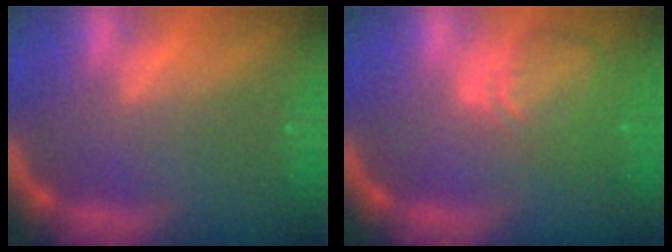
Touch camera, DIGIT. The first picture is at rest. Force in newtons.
{"total": 6.1}